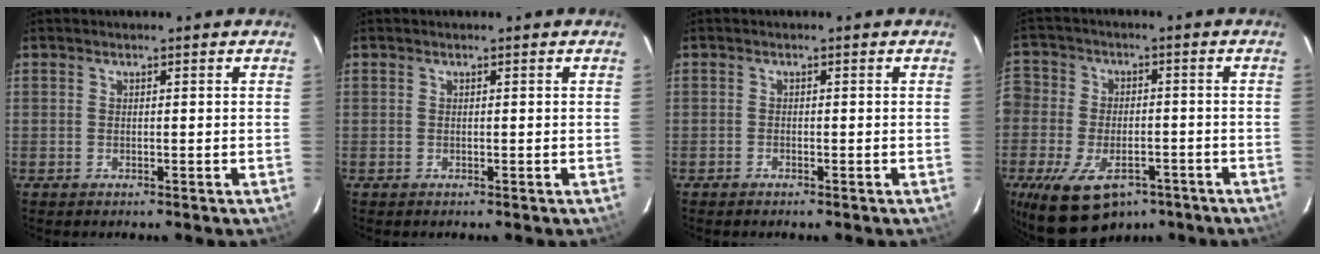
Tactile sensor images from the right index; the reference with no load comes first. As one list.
[{"total": 0.0}, {"total": 0.7, "force": [-0.6, 0.2, 0.1], "torque": [-0.005, 0.000, -0.013]}, {"total": 19.1, "force": [-9.8, 12.6, 10.3], "torque": [-0.256, -0.006, -0.171]}]